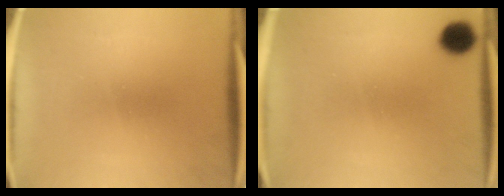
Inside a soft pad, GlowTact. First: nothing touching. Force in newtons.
{"total": 4.8}